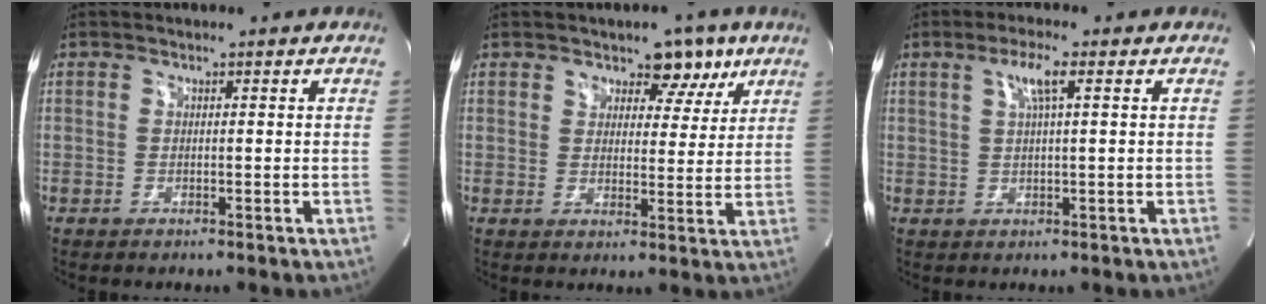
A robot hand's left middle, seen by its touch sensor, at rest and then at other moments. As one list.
[{"total": 6.2, "force": [4.0, 3.8, 2.9], "torque": [-0.017, 0.004, 0.054]}, {"total": 3.9, "force": [1.6, 0.1, 3.6], "torque": [-0.070, 0.004, 0.030]}]